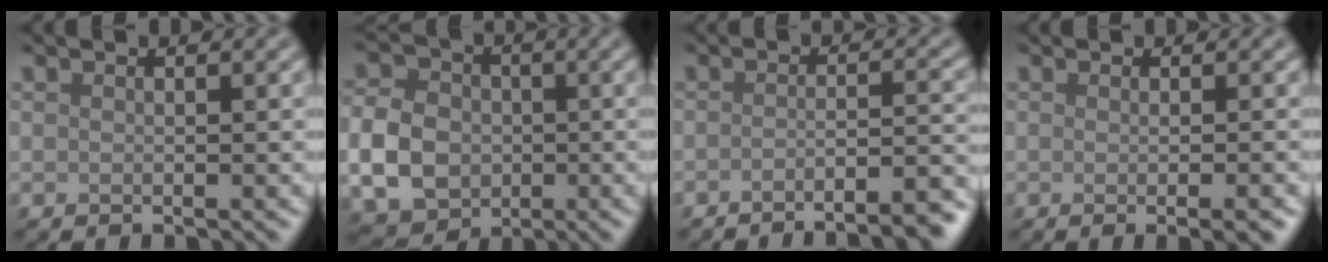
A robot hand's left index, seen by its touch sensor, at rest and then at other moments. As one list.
[{"total": 6.4, "force": [-1.3, 5.2, 3.5], "torque": [-0.075, 0.002, -0.038]}, {"total": 5.9, "force": [-4.2, 1.3, 3.9], "torque": [-0.040, 0.011, -0.057]}, {"total": 3.3, "force": [-0.6, 1.0, 3.1], "torque": [-0.020, 0.000, -0.006]}]